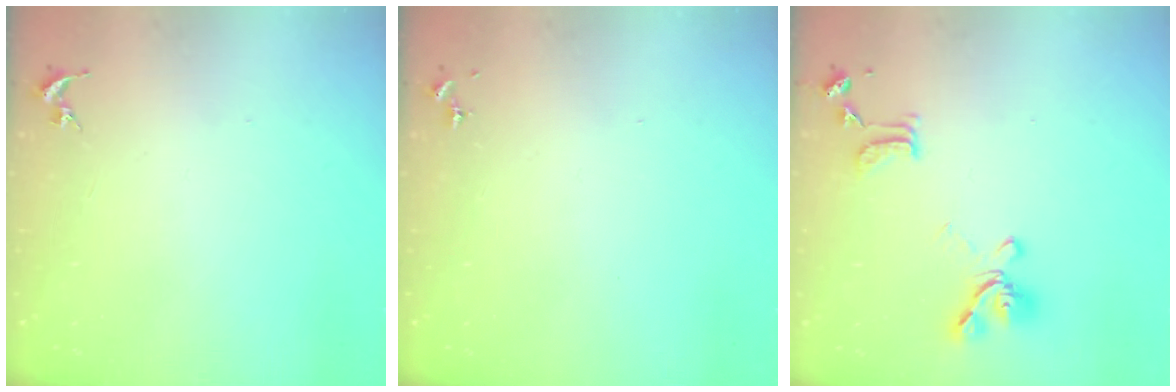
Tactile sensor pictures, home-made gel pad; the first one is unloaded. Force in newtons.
{"total": 0.0}
{"total": 15.5, "press": 15.4, "slide": 1.6}